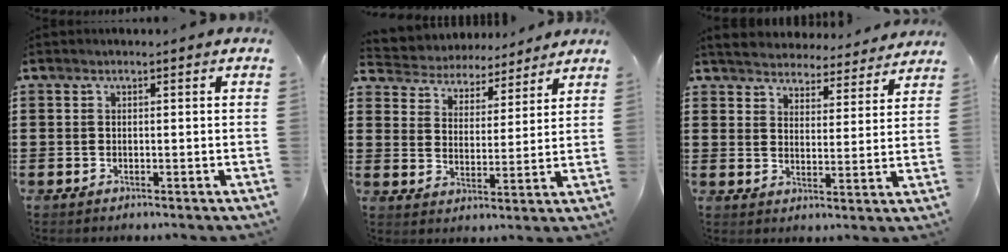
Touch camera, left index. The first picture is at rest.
{"total": 4.4, "force": [4.3, 0.7, -0.4], "torque": [-0.021, -0.030, 0.072]}
{"total": 4.4, "force": [4.4, 0.2, -0.3], "torque": [-0.021, -0.033, 0.074]}